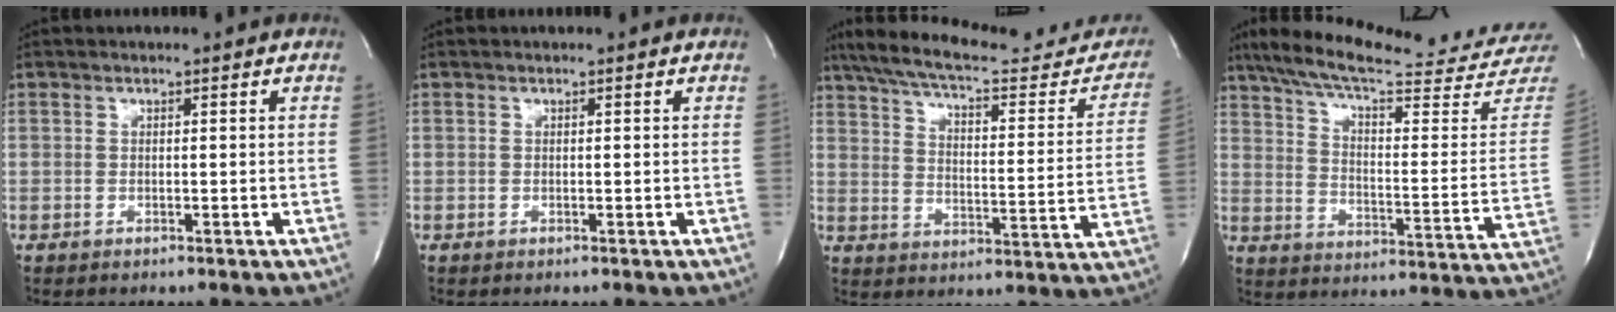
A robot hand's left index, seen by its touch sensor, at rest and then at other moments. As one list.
[{"total": 0.0}, {"total": 26.3, "force": [22.2, 6.5, 12.5], "torque": [-0.191, -0.008, 0.283]}, {"total": 27.7, "force": [25.2, 1.2, 11.3], "torque": [-0.179, -0.075, 0.332]}]